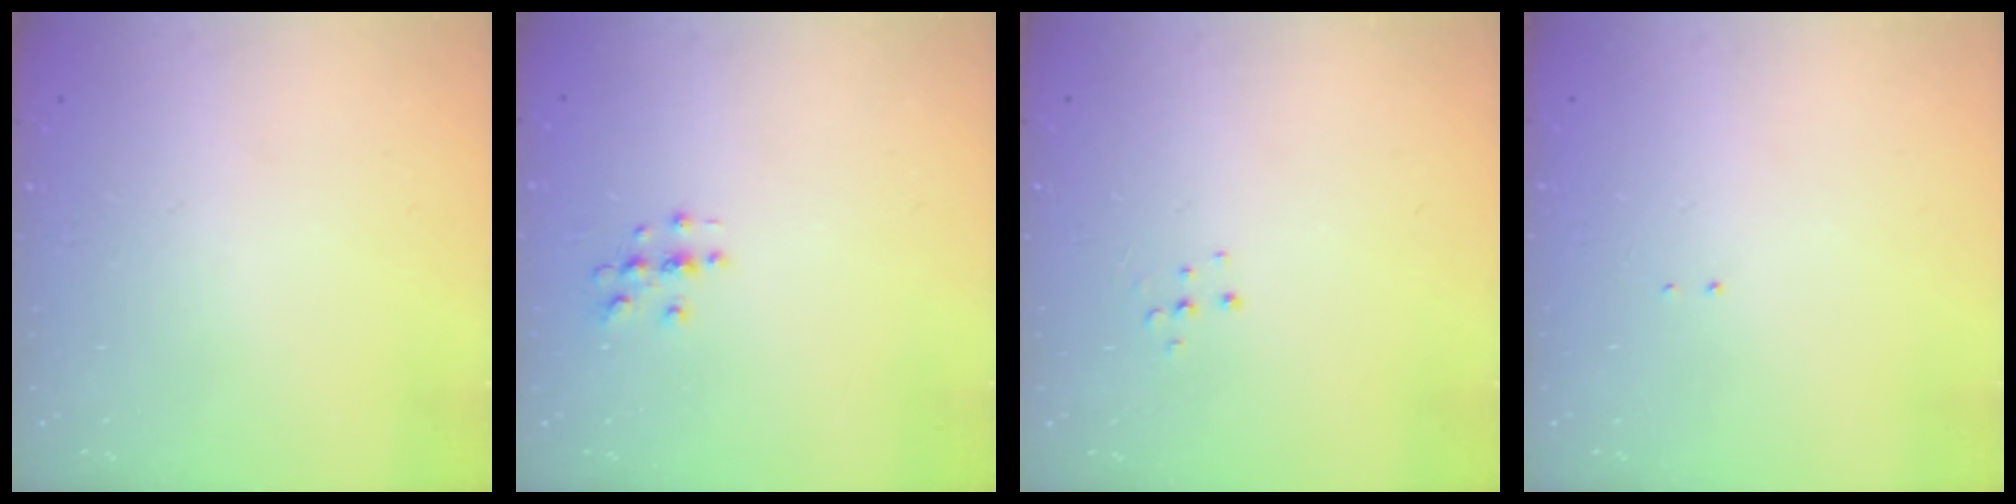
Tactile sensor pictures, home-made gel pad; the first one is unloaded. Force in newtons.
{"total": 2.9, "press": 2.9, "slide": 0.3}
{"total": 4.7, "press": 4.7, "slide": 0.4}
{"total": 1.3, "press": 1.2, "slide": 0.6}